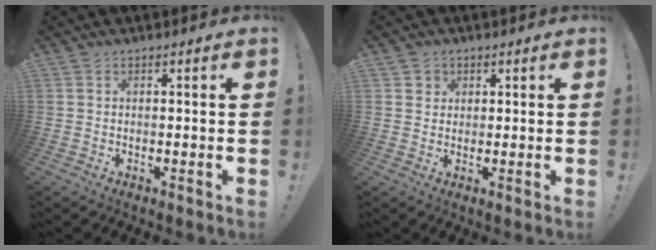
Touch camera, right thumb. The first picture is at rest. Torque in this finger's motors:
{"motor_torque": [0.24, 0.39, 0.22, -0.26, 0.00]}